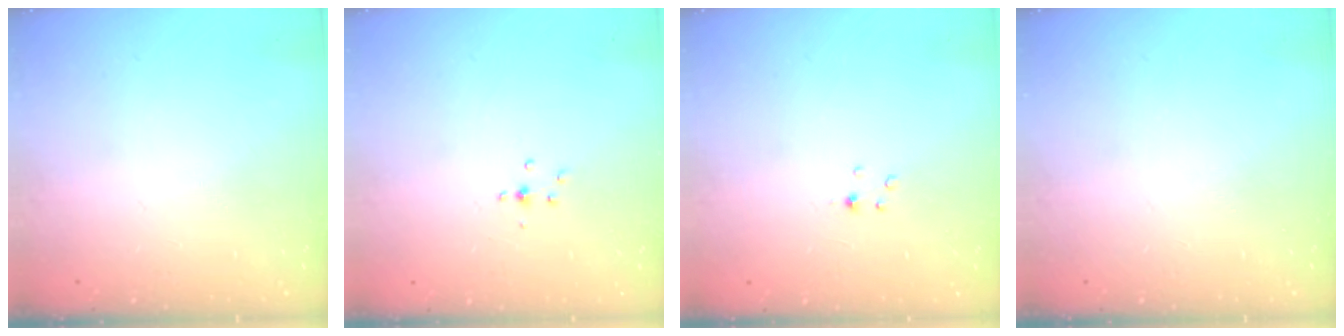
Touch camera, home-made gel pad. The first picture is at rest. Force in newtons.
{"total": 3.7, "press": 3.5, "slide": 1.3}
{"total": 1.5, "press": 1.4, "slide": 0.2}
{"total": 0.0}